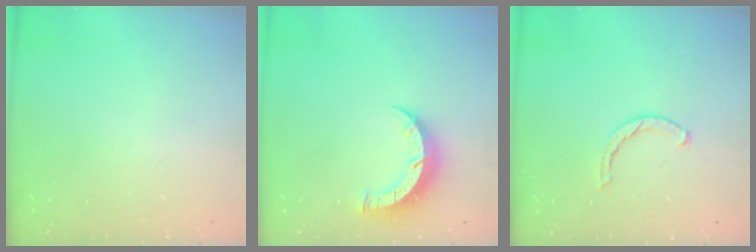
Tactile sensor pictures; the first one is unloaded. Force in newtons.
{"total": 7.0, "press": 7.0, "slide": 0.4}
{"total": 1.9, "press": 1.9, "slide": 0.3}